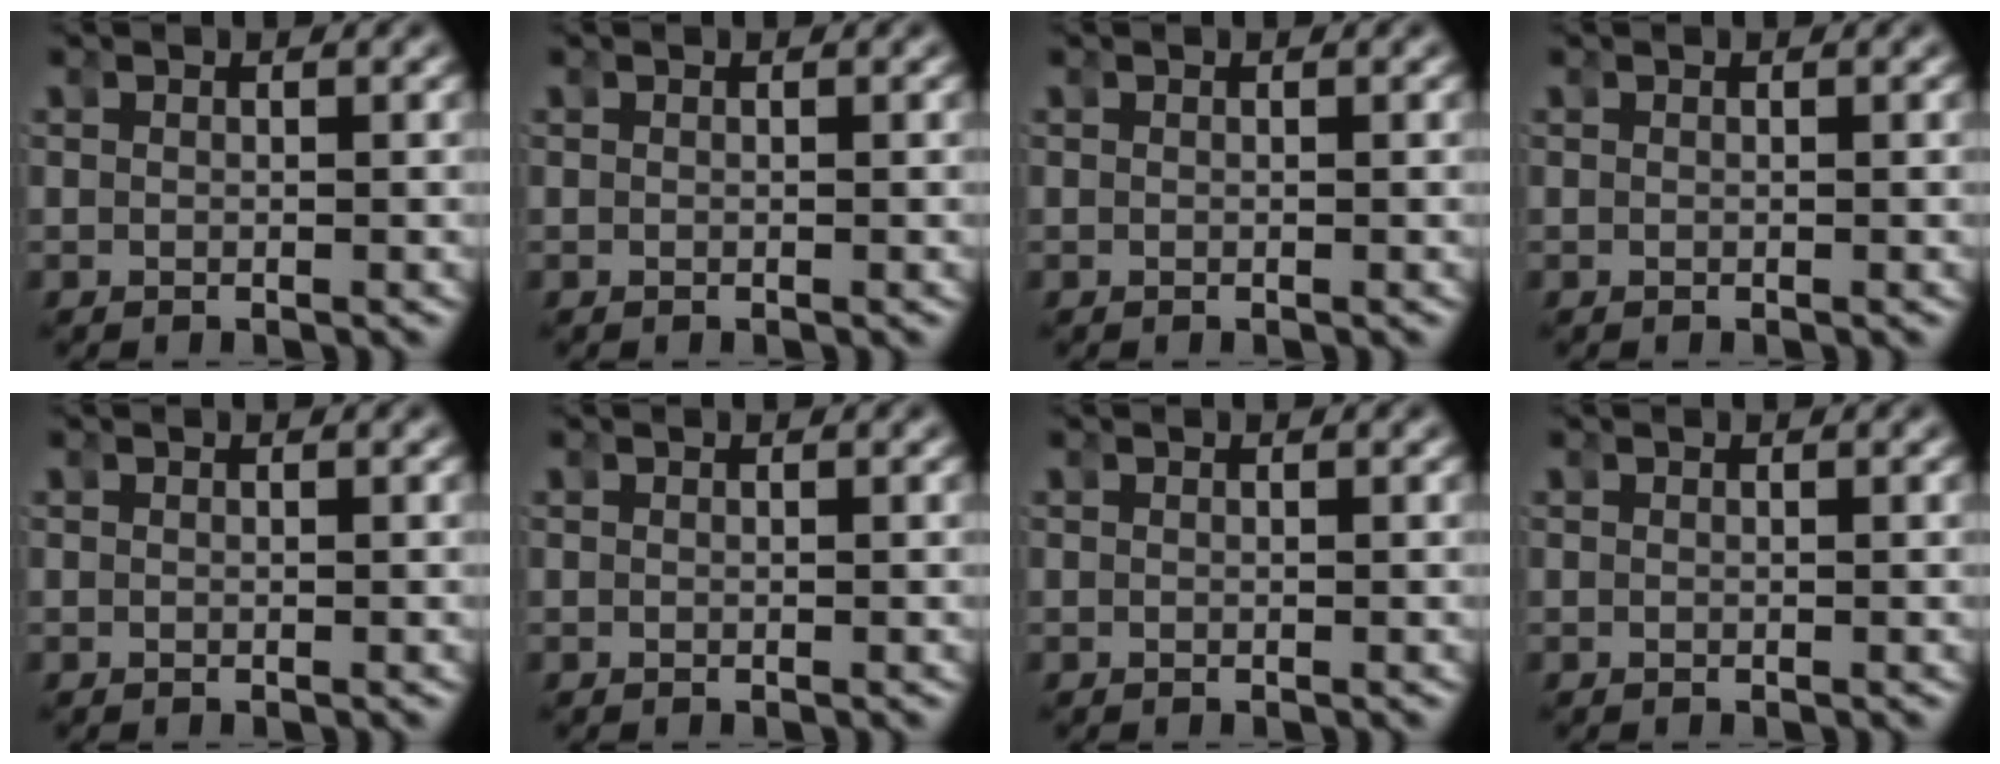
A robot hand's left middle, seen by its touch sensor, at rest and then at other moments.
{"total": 0.0}
{"total": 0.0}
{"total": 0.0}
{"total": 0.0}
{"total": 0.0}
{"total": 0.0}
{"total": 0.0}